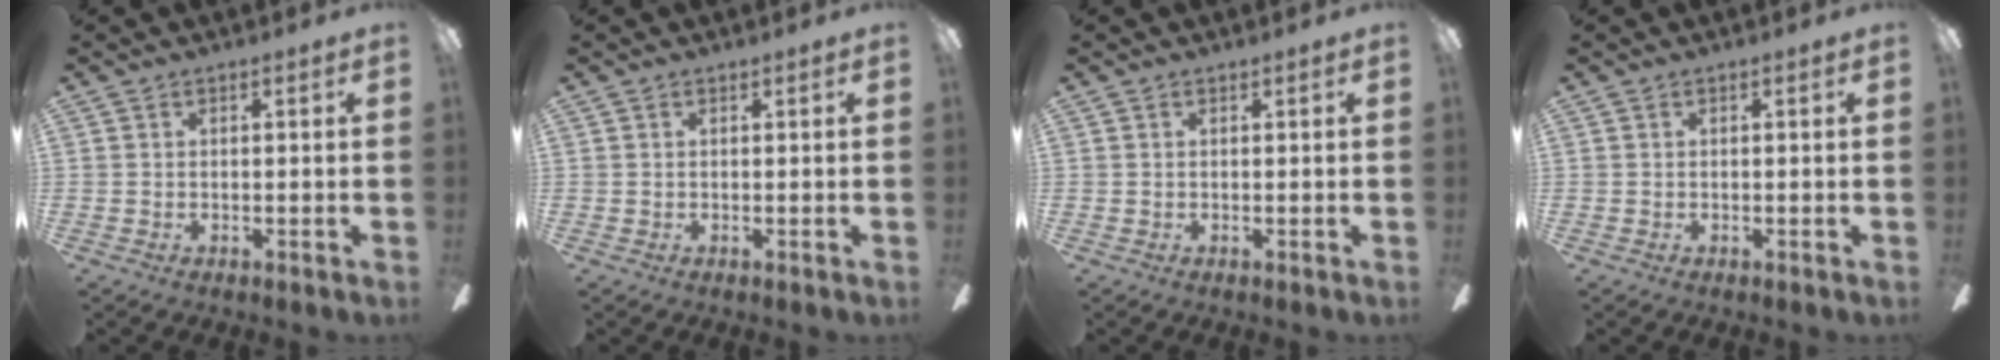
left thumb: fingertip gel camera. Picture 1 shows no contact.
{"total": 0.0}
{"total": 0.0}
{"total": 0.0}